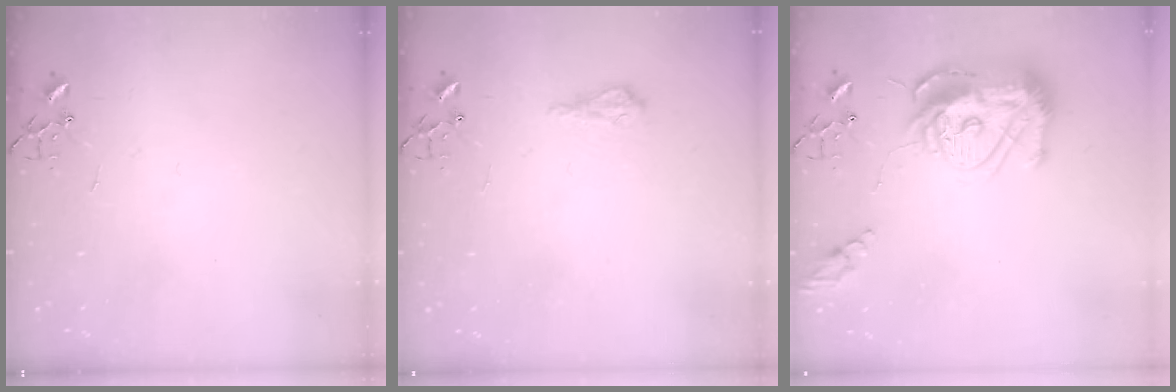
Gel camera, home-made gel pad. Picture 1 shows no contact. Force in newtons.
{"total": 5.5, "press": 5.5, "slide": 0.9}
{"total": 19.6, "press": 19.5, "slide": 2.1}